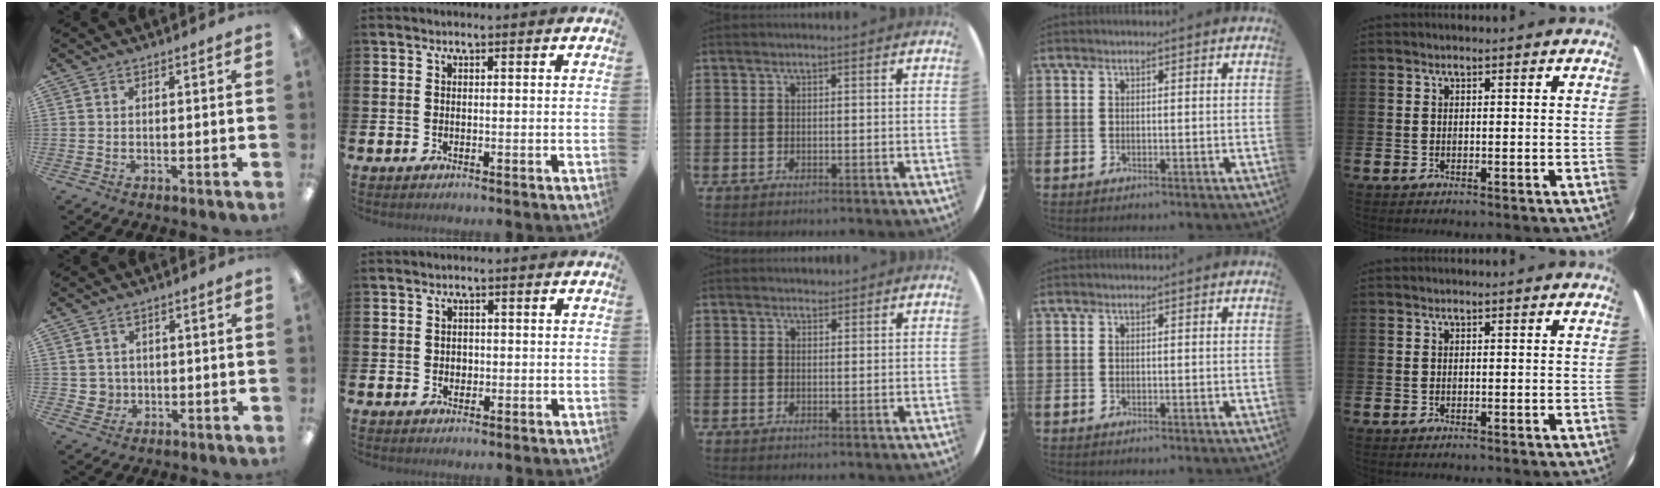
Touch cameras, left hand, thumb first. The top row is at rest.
{"thumb": {"total": 3.0, "force": [0.4, 2.9, 0.2], "torque": [-0.004, 0.001, 0.007]}, "index": {"total": 1.3, "force": [0.2, 1.2, 0.5], "torque": [0.001, 0.005, 0.000]}, "middle": {"total": 1.0, "force": [0.9, 0.3, -0.1], "torque": [0.008, -0.001, 0.016]}}